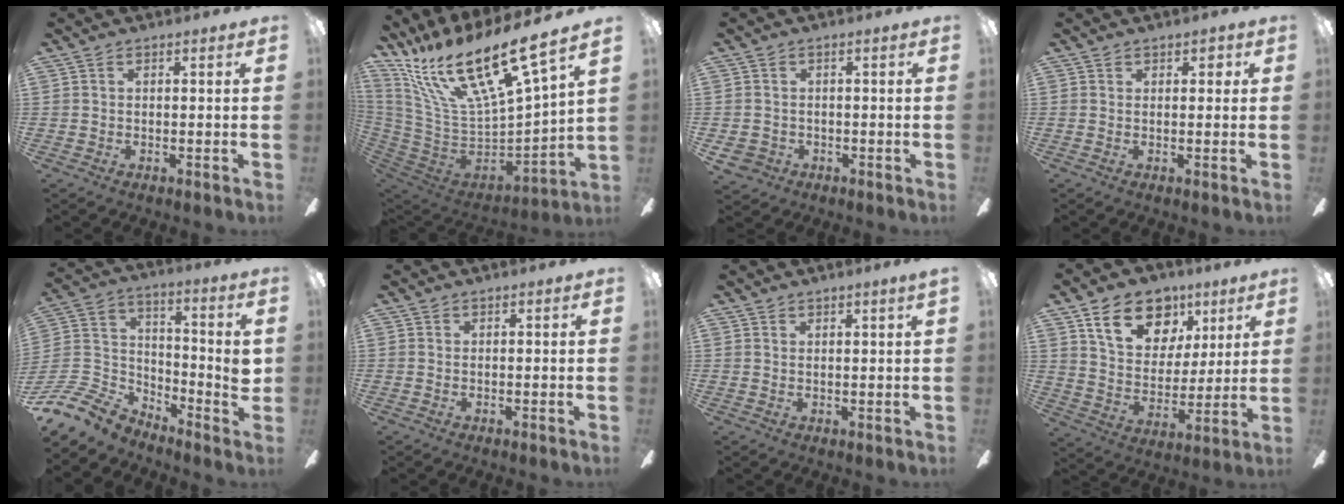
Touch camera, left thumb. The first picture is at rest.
{"total": 24.2, "force": [16.1, 7.0, 16.7], "torque": [-0.323, -0.102, 0.268]}
{"total": 3.4, "force": [-1.2, 3.1, 0.8], "torque": [-0.029, 0.008, -0.025]}
{"total": 1.7, "force": [0.7, 0.9, 1.3], "torque": [-0.010, -0.001, 0.008]}
{"total": 13.3, "force": [-9.2, 6.2, 7.3], "torque": [-0.157, 0.045, -0.171]}
{"total": 0.0}
{"total": 1.6, "force": [1.4, -0.6, 0.4], "torque": [-0.010, -0.005, 0.026]}
{"total": 18.0, "force": [9.7, 12.2, 9.0], "torque": [-0.141, -0.035, 0.178]}